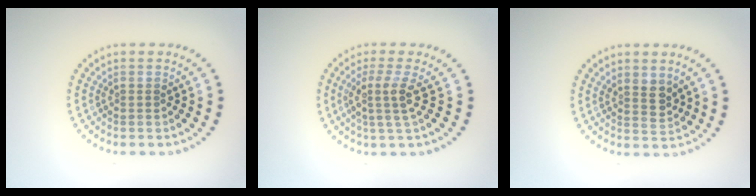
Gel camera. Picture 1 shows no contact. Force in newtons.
{"total": 2.7, "press": 2.0, "slide": 1.8}
{"total": 2.0, "press": 1.9, "slide": 0.8}